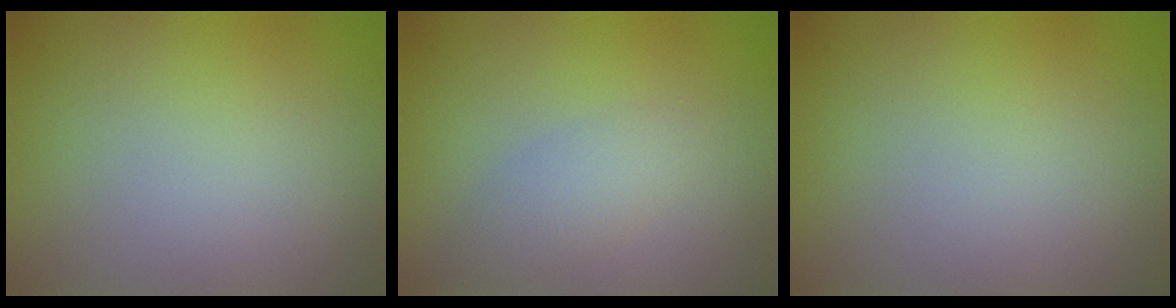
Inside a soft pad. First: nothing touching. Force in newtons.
{"total": 2.1, "press": 2.1, "slide": 0.1}
{"total": 0.0}